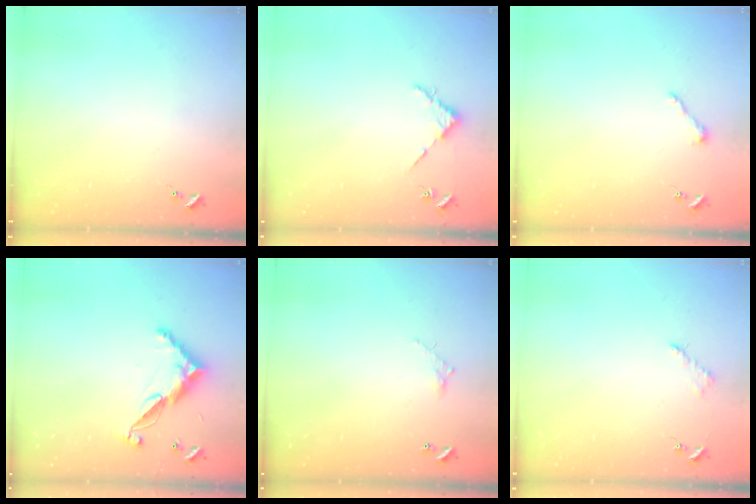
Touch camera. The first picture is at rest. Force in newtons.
{"total": 2.7, "press": 2.7, "slide": 0.3}
{"total": 4.3, "press": 4.3, "slide": 0.5}
{"total": 11.6, "press": 11.6, "slide": 0.4}
{"total": 3.5, "press": 3.5, "slide": 0.2}
{"total": 2.6, "press": 2.6, "slide": 0.4}